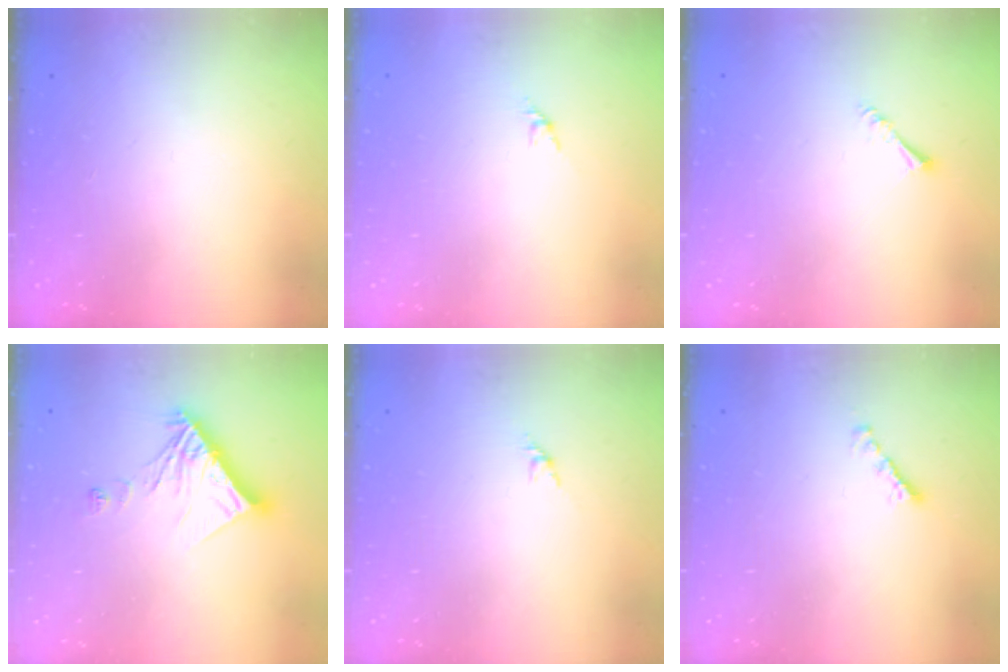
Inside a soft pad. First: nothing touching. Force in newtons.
{"total": 1.6, "press": 1.5, "slide": 0.7}
{"total": 1.6, "press": 1.6, "slide": 0.3}
{"total": 11.1, "press": 11.0, "slide": 1.3}
{"total": 1.6, "press": 1.5, "slide": 0.7}
{"total": 2.1, "press": 2.1, "slide": 0.3}